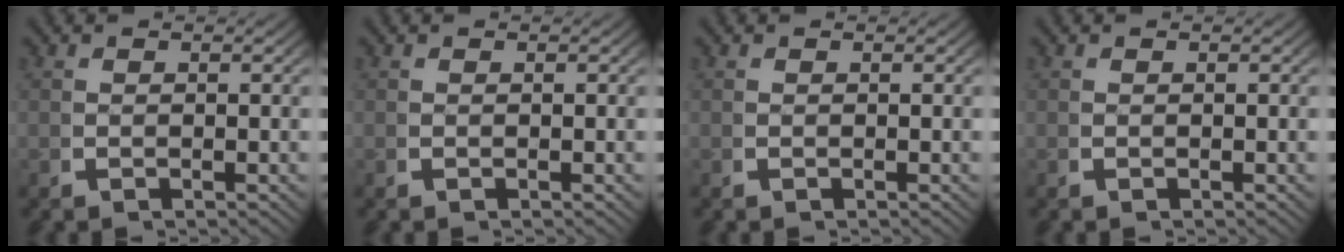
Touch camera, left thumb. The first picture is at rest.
{"total": 0.0}
{"total": 0.0}
{"total": 0.0}